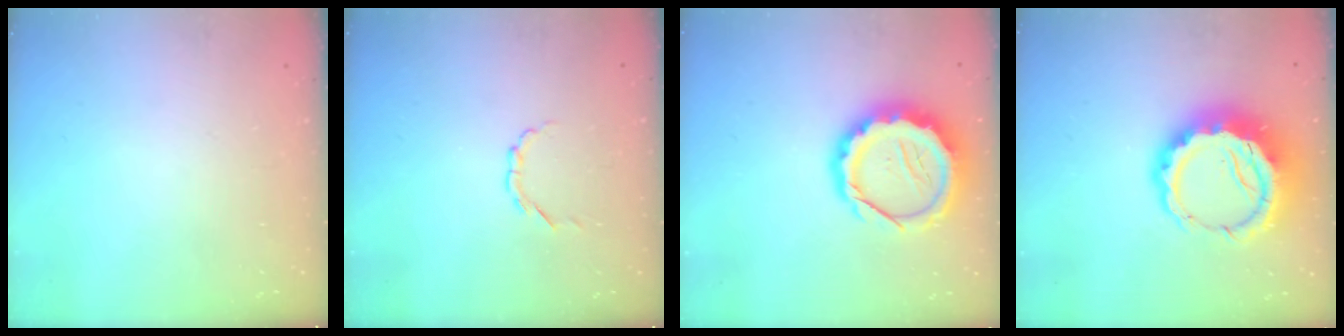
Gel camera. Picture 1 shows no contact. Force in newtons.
{"total": 2.6, "press": 2.4, "slide": 0.9}
{"total": 13.8, "press": 13.6, "slide": 2.6}
{"total": 14.2, "press": 13.9, "slide": 2.9}